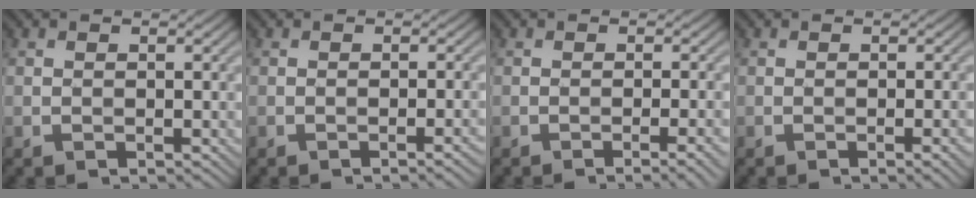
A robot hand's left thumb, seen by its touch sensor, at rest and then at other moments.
{"total": 1.6, "force": [-0.8, 0.2, 1.4], "torque": [-0.014, 0.007, -0.015]}
{"total": 2.8, "force": [-1.3, 0.4, 2.5], "torque": [-0.031, 0.008, -0.026]}
{"total": 2.0, "force": [-0.7, 0.3, 1.8], "torque": [-0.024, 0.003, -0.012]}